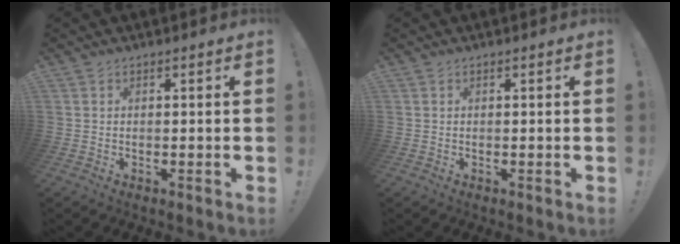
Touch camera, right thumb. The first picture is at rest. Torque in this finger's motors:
{"motor_torque": [0.00, 0.00, 0.01, 0.01, 0.00]}